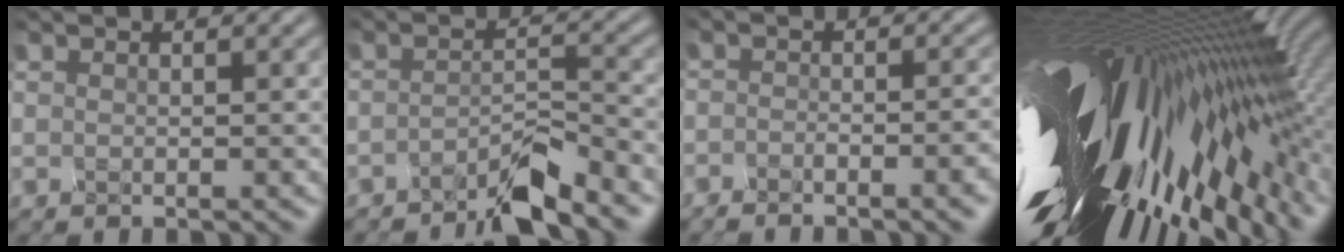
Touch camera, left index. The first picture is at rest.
{"total": 4.0, "force": [-3.8, -0.4, 1.3], "torque": [-0.032, 0.007, -0.057]}
{"total": 4.3, "force": [-3.6, 0.8, 2.2], "torque": [-0.015, 0.002, -0.030]}
{"total": 19.8, "force": [-2.6, 8.2, 17.8], "torque": [-0.330, -0.037, -0.032]}